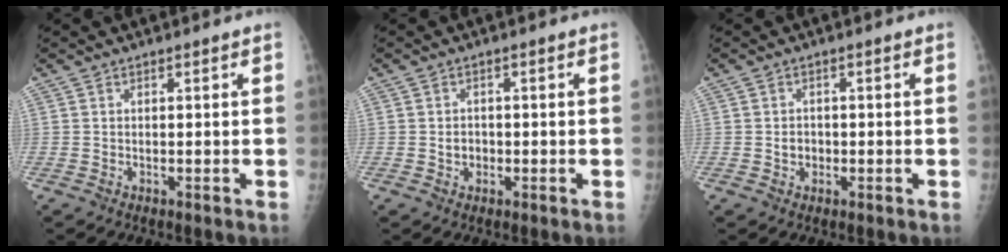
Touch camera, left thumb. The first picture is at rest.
{"total": 2.1, "force": [-0.4, 1.8, 0.9], "torque": [-0.003, 0.006, -0.004]}
{"total": 2.1, "force": [-0.4, 1.8, 0.9], "torque": [-0.003, 0.006, -0.004]}